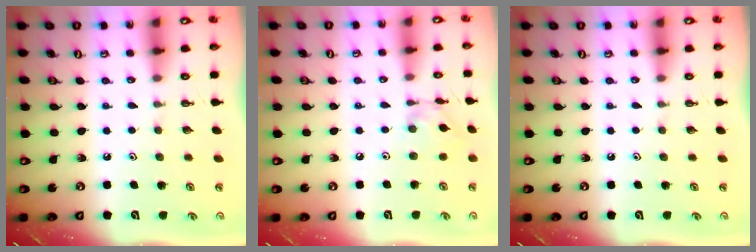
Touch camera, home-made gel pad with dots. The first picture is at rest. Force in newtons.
{"total": 4.6, "press": 4.5, "slide": 0.2}
{"total": 0.0}